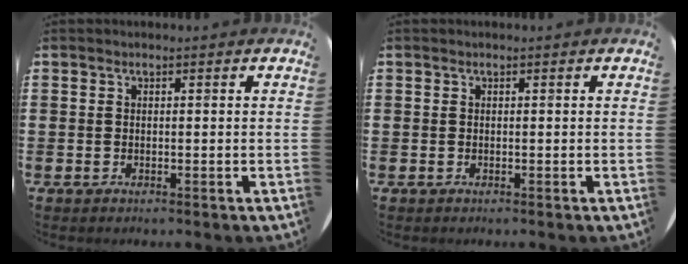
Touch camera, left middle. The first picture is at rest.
{"total": 0.0}